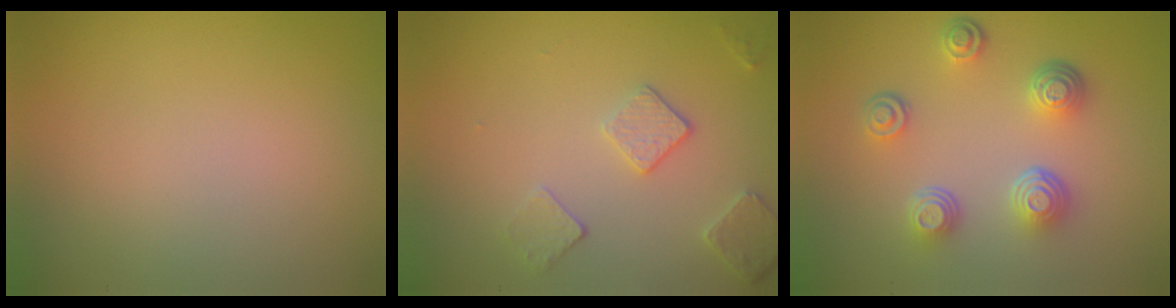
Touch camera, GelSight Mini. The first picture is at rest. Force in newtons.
{"total": 2.7, "press": 2.7, "slide": 0.7}
{"total": 4.5, "press": 3.4, "slide": 2.9}